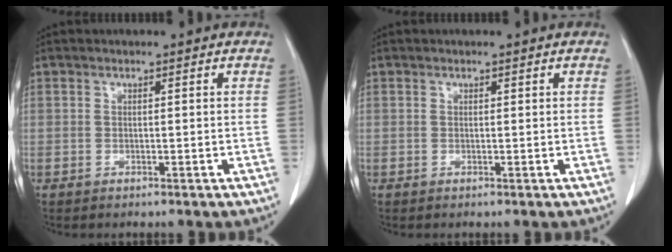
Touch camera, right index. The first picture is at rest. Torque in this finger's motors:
{"motor_torque": [-0.09, 0.17, 0.00, -0.01]}